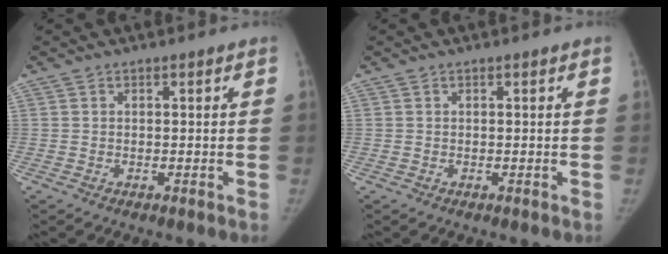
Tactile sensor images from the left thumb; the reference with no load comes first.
{"total": 0.0}